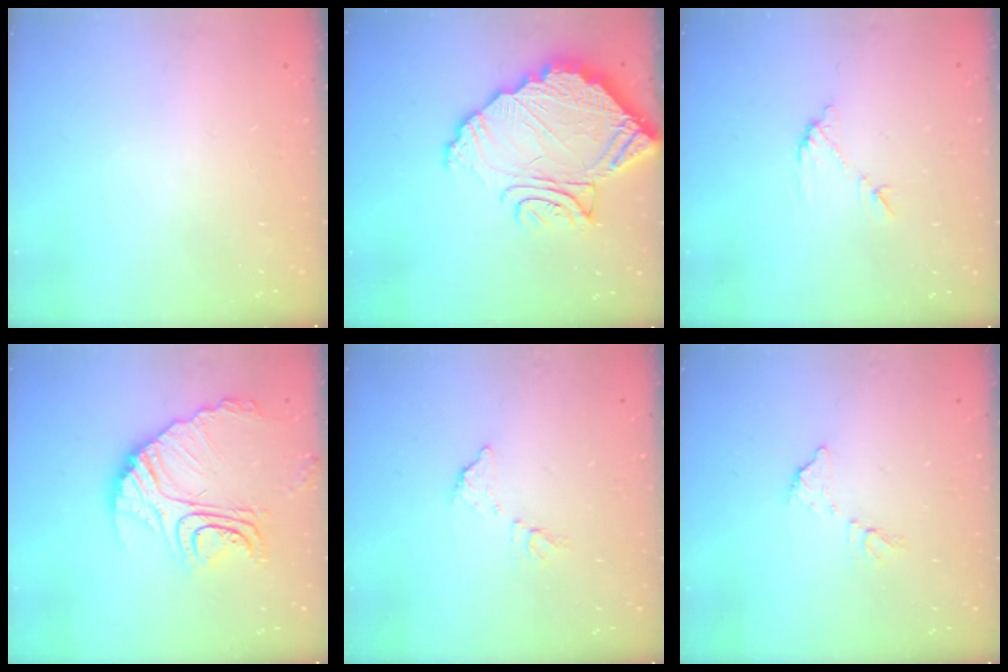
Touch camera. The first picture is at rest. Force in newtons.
{"total": 16.1, "press": 16.1, "slide": 1.5}
{"total": 7.2, "press": 7.2, "slide": 0.2}
{"total": 18.0, "press": 17.9, "slide": 1.5}
{"total": 6.7, "press": 6.7, "slide": 0.3}
{"total": 6.7, "press": 6.7, "slide": 0.3}